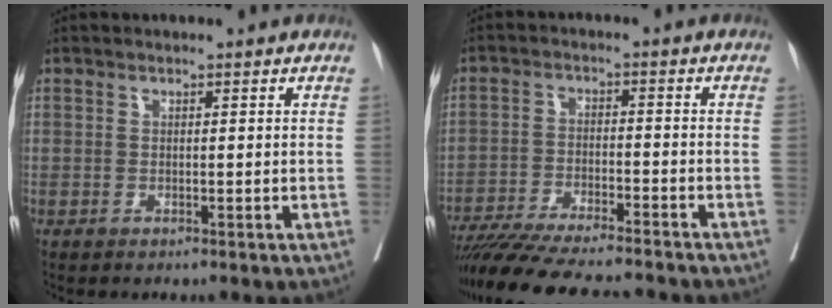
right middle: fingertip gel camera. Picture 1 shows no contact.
{"total": 18.1, "force": [-16.1, 1.8, 8.1], "torque": [-0.146, -0.032, -0.246]}